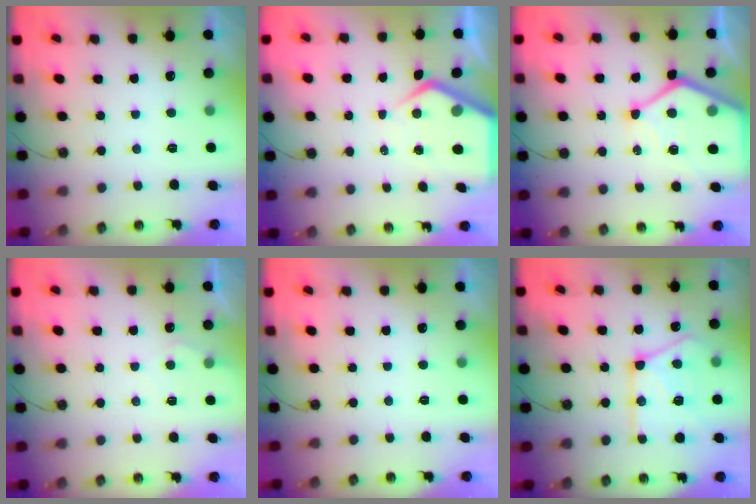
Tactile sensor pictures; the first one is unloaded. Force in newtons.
{"total": 7.1, "press": 7.1, "slide": 0.7}
{"total": 15.7, "press": 15.6, "slide": 1.7}
{"total": 3.6, "press": 3.5, "slide": 0.4}
{"total": 0.0}
{"total": 17.9, "press": 17.9, "slide": 1.3}